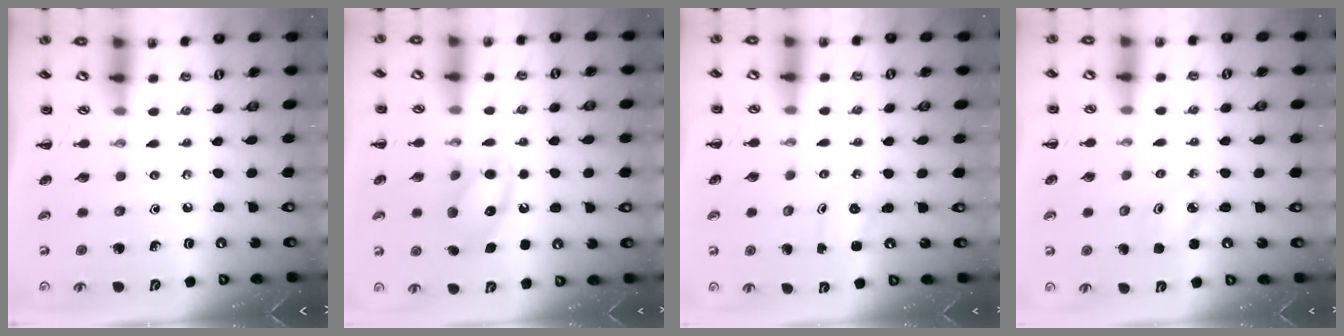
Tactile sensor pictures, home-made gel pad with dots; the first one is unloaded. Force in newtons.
{"total": 12.7, "press": 12.6, "slide": 1.4}
{"total": 2.0, "press": 1.9, "slide": 0.7}
{"total": 2.5, "press": 2.5, "slide": 0.4}